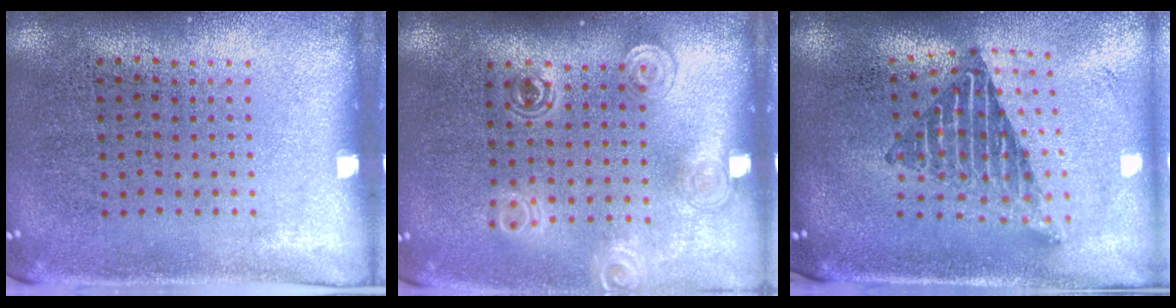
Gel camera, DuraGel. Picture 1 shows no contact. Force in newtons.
{"total": 1.4, "press": 1.2, "slide": 0.8}
{"total": 2.1, "press": 1.6, "slide": 1.4}